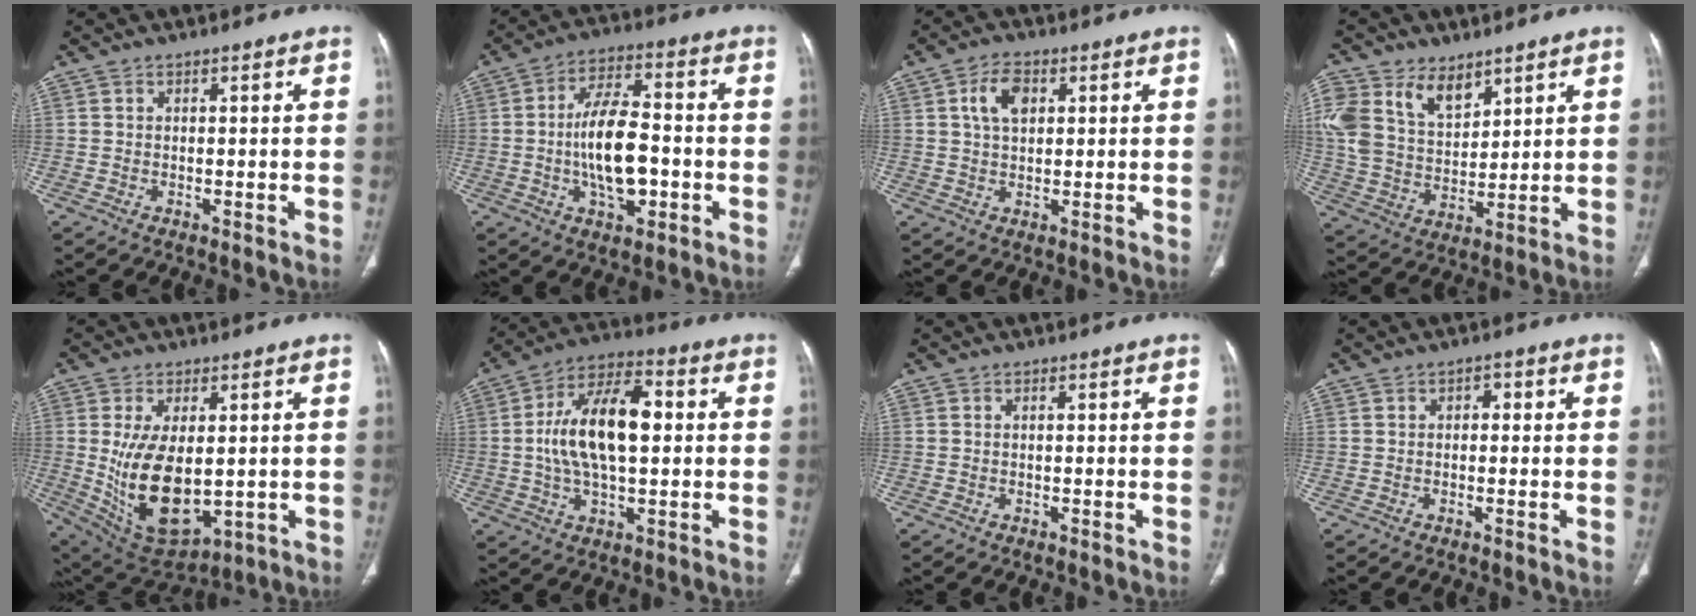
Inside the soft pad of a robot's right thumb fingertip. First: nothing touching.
{"total": 13.4, "force": [-2.0, 6.4, 11.6], "torque": [-0.194, 0.020, -0.036]}
{"total": 5.9, "force": [1.8, 3.6, 4.3], "torque": [-0.073, 0.004, 0.033]}
{"total": 16.3, "force": [8.5, 10.6, 9.0], "torque": [-0.174, -0.020, 0.170]}
{"total": 16.2, "force": [-0.2, 8.7, 13.7], "torque": [-0.244, -0.016, 0.026]}
{"total": 16.5, "force": [1.3, 8.1, 14.3], "torque": [-0.253, 0.022, 0.018]}
{"total": 0.0}
{"total": 1.7, "force": [0.3, 1.2, 1.2], "torque": [-0.006, 0.005, -0.002]}